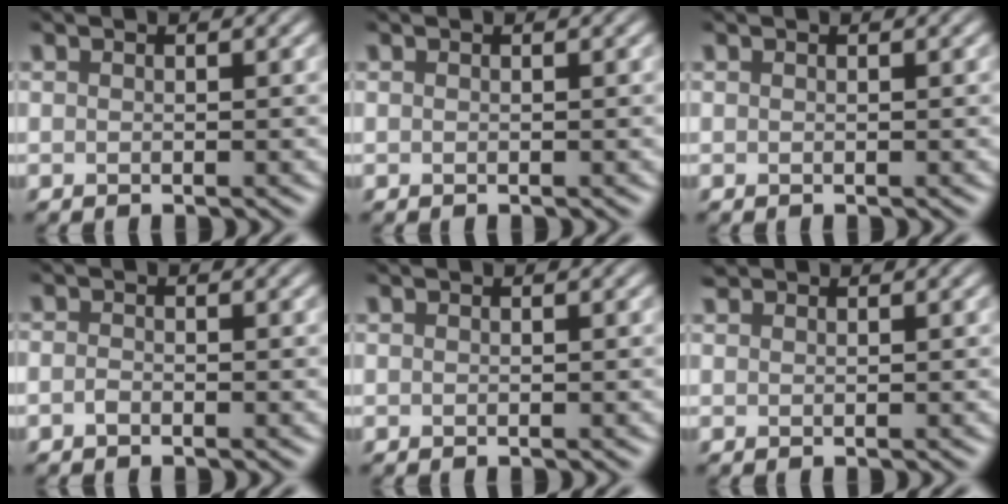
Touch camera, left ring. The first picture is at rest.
{"total": 0.0}
{"total": 0.0}
{"total": 0.8, "force": [-0.5, 0.3, 0.5], "torque": [-0.010, 0.000, -0.012]}
{"total": 0.0}
{"total": 0.5, "force": [0.5, 0.1, 0.0], "torque": [0.000, 0.002, 0.012]}